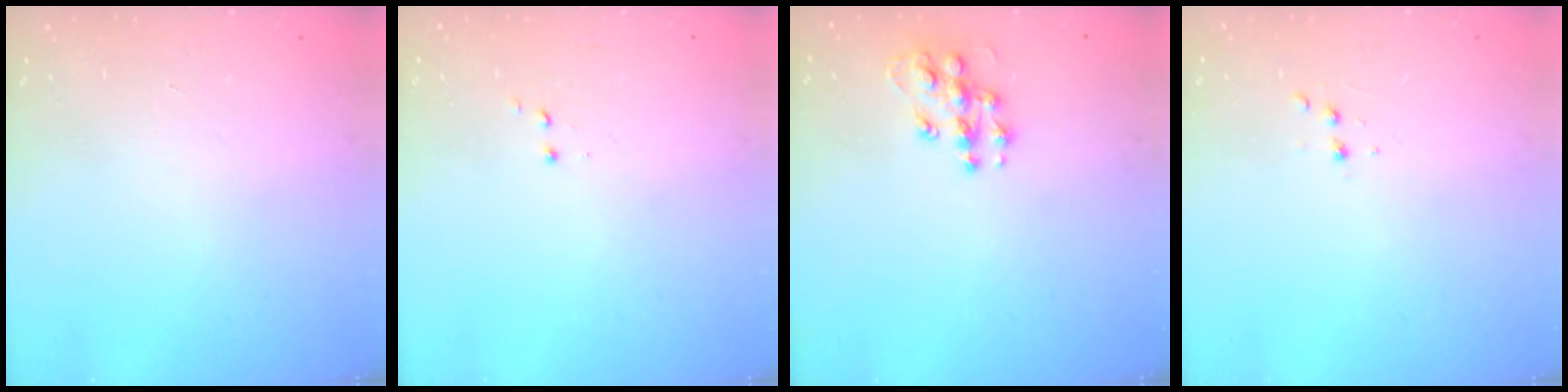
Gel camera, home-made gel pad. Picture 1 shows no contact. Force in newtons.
{"total": 1.2, "press": 1.1, "slide": 0.5}
{"total": 10.2, "press": 10.2, "slide": 0.5}
{"total": 2.9, "press": 2.7, "slide": 1.0}